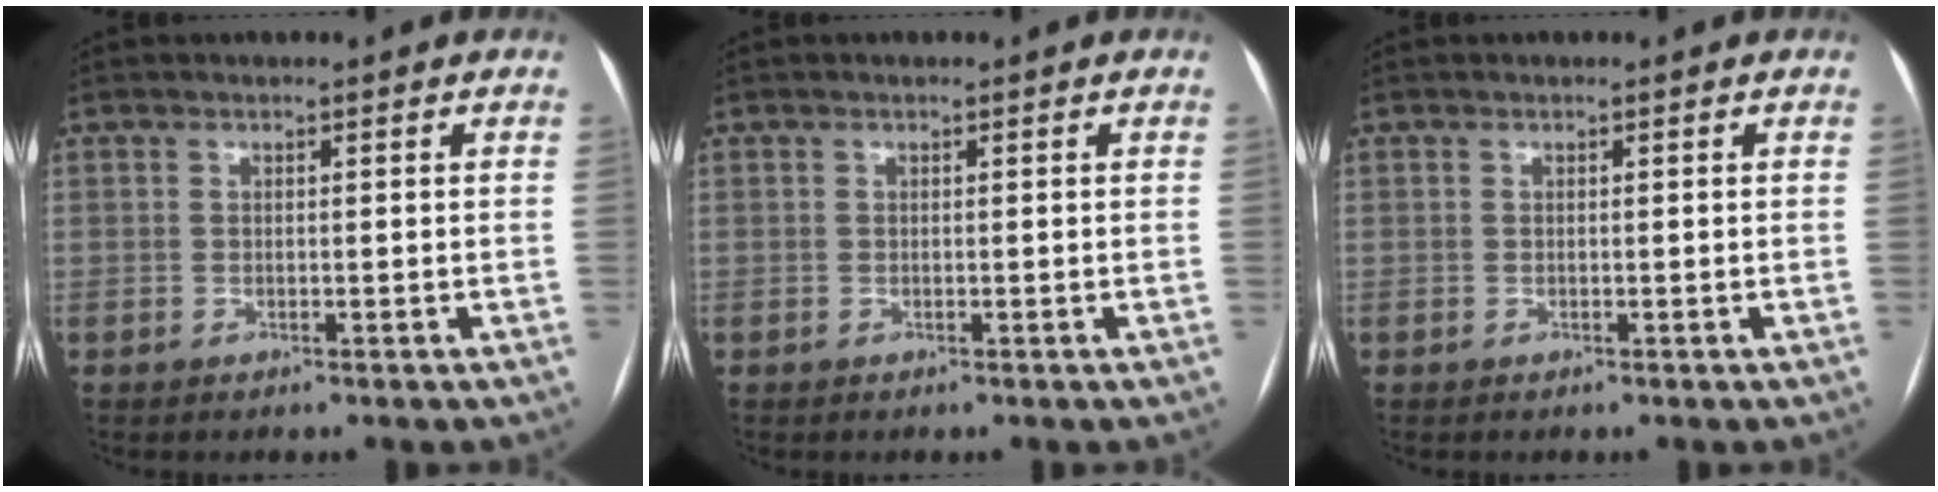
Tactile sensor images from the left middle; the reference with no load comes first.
{"total": 0.0}
{"total": 0.0}